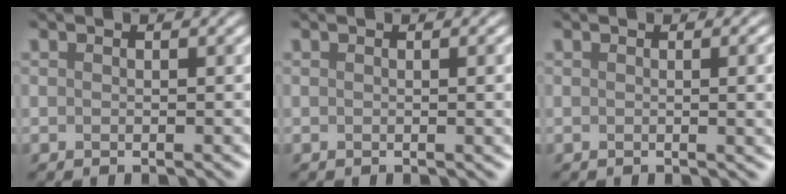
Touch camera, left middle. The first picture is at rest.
{"total": 2.2, "force": [0.1, 0.9, 2.0], "torque": [-0.010, 0.015, -0.013]}
{"total": 3.9, "force": [0.0, 1.6, 3.5], "torque": [-0.026, 0.018, -0.009]}